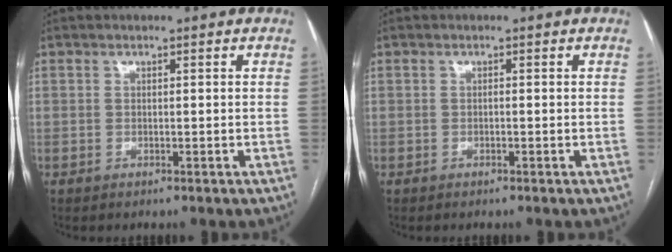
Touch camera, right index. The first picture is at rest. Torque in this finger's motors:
{"motor_torque": [0.12, 0.07, 0.00, 0.00]}